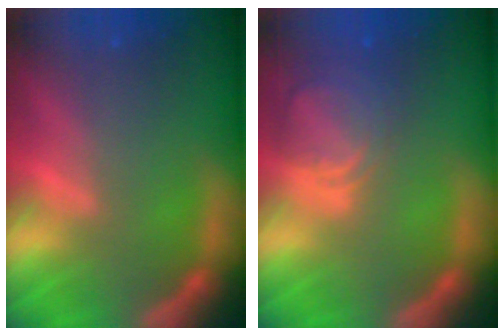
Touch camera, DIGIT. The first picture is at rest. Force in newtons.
{"total": 5.0}